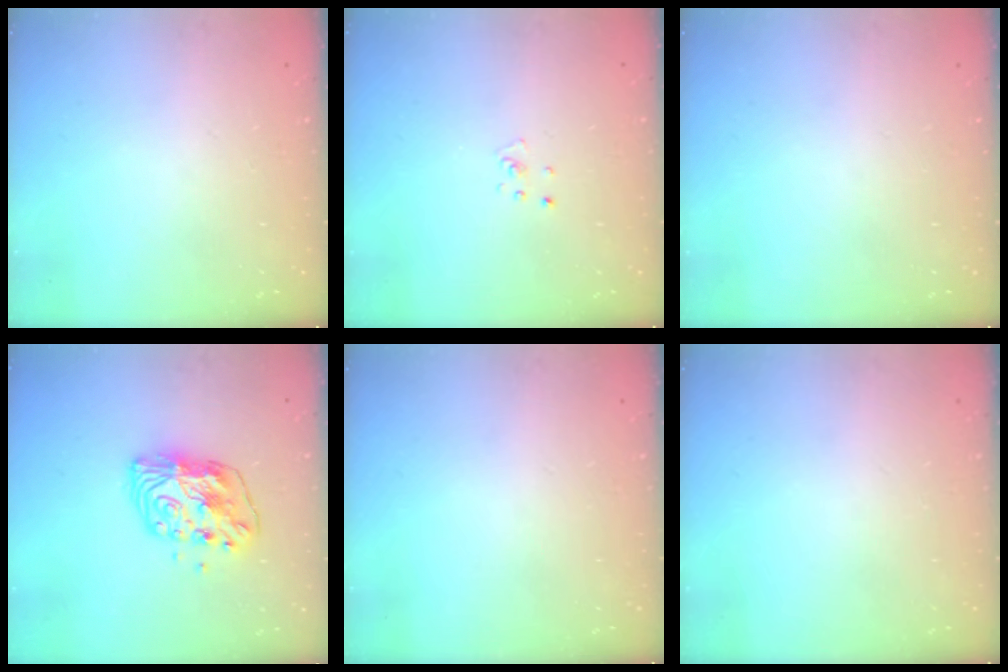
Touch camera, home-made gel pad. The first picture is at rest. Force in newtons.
{"total": 2.6, "press": 2.6, "slide": 0.3}
{"total": 0.0}
{"total": 11.4, "press": 11.4, "slide": 0.8}
{"total": 0.0}
{"total": 0.0}